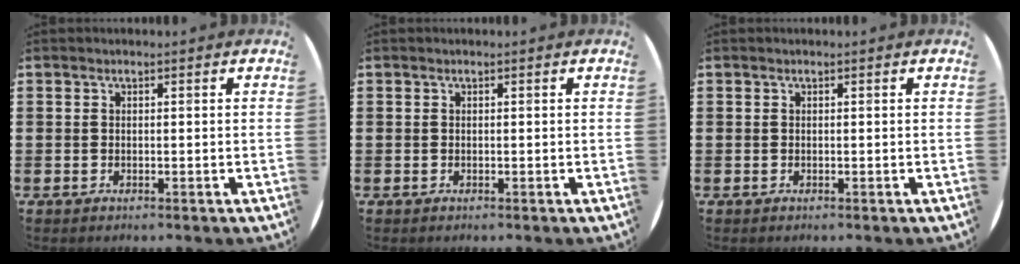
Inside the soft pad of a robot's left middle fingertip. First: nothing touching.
{"total": 0.0}
{"total": 0.0}